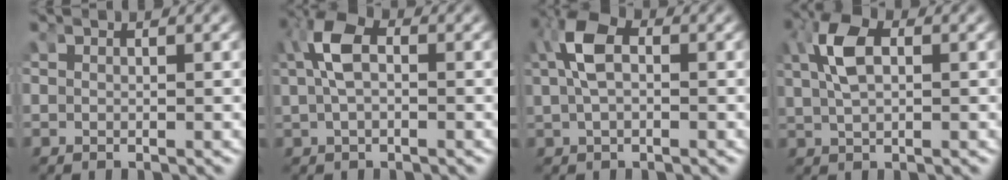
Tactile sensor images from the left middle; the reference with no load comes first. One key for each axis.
{"total": 5.2, "fx": 0.7, "fy": 3.1, "fz": 4.1, "tx": -0.094, "ty": 0.007, "tz": 0.007}
{"total": 5.2, "fx": 0.7, "fy": 3.1, "fz": 4.2, "tx": -0.097, "ty": 0.005, "tz": 0.008}
{"total": 4.7, "fx": 1.0, "fy": 2.7, "fz": 3.8, "tx": -0.090, "ty": 0.003, "tz": 0.017}